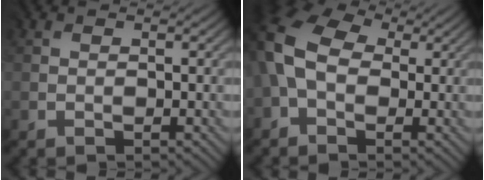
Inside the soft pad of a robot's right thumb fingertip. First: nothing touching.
{"total": 11.3, "force": [0.5, 7.7, 8.2], "torque": [-0.208, 0.002, 0.005]}